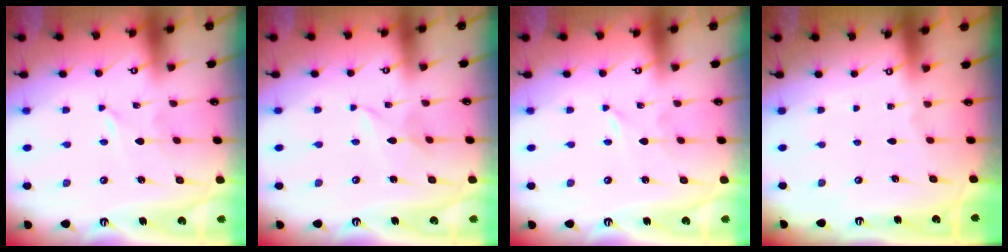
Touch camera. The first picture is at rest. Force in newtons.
{"total": 1.7, "press": 1.6, "slide": 0.2}
{"total": 0.0}
{"total": 0.0}